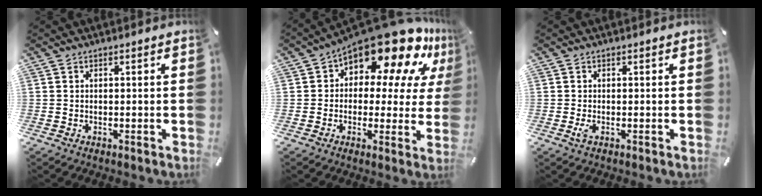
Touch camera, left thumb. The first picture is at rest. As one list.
[{"total": 17.8, "force": [12.2, 7.8, 10.4], "torque": [-0.159, -0.100, 0.207]}, {"total": 1.6, "force": [-0.3, 0.6, 1.4], "torque": [-0.033, -0.005, -0.006]}]